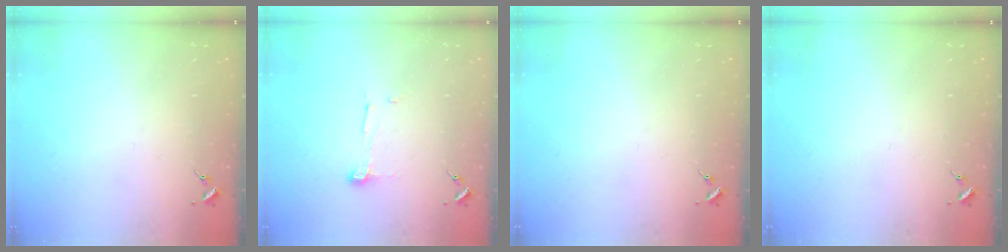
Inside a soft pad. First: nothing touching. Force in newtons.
{"total": 5.6, "press": 5.6, "slide": 0.3}
{"total": 0.0}
{"total": 0.0}